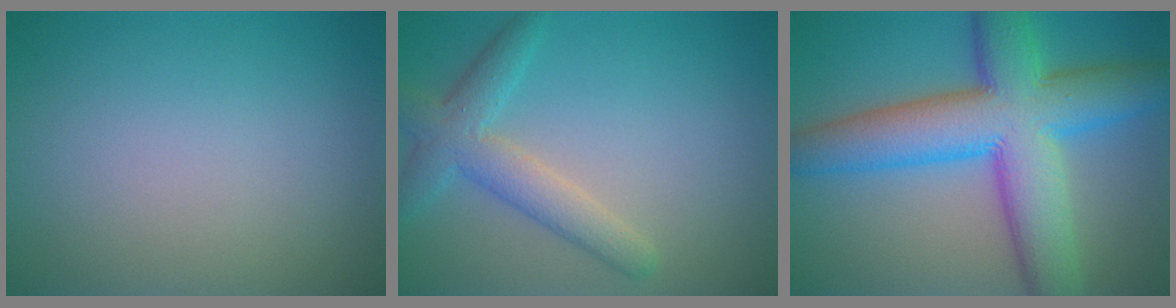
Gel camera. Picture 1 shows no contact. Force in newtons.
{"total": 4.0, "press": 4.0, "slide": 0.3}
{"total": 11.7, "press": 11.7, "slide": 0.1}